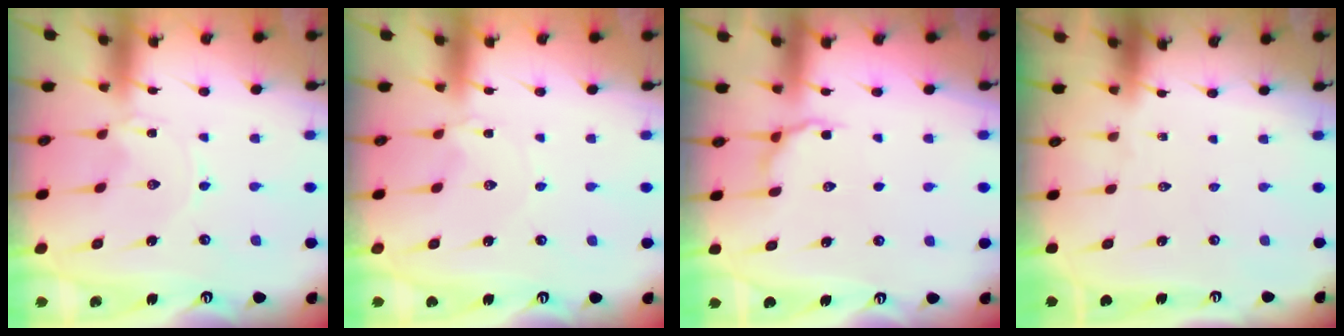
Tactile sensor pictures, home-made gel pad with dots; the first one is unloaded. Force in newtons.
{"total": 0.0}
{"total": 5.8, "press": 5.3, "slide": 2.4}
{"total": 0.0}